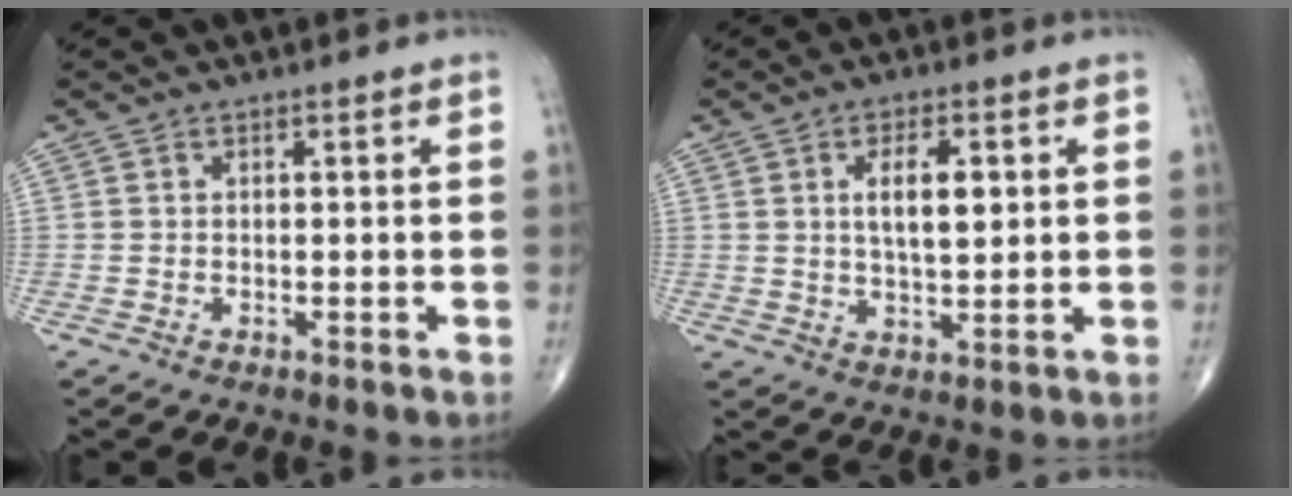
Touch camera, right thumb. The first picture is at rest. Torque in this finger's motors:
{"motor_torque": [0.79, 0.84, 0.87, 0.38, 0.25]}